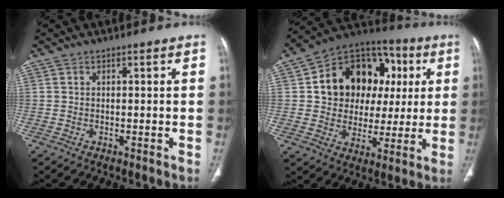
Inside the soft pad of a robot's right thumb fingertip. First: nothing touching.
{"total": 20.2, "force": [4.0, 15.8, 11.9], "torque": [-0.125, 0.031, 0.068]}